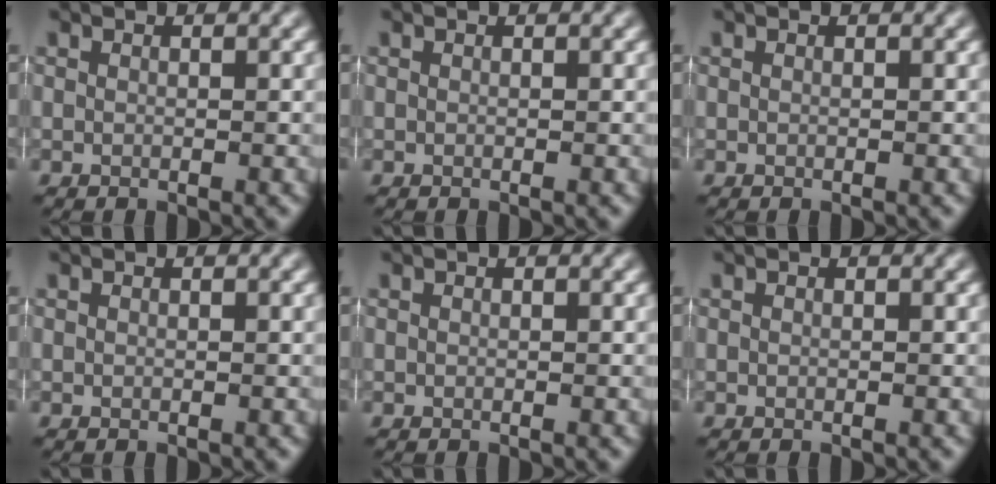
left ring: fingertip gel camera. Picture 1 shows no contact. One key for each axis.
{"total": 0.0}
{"total": 0.0}
{"total": 0.0}
{"total": 0.0}
{"total": 0.0}